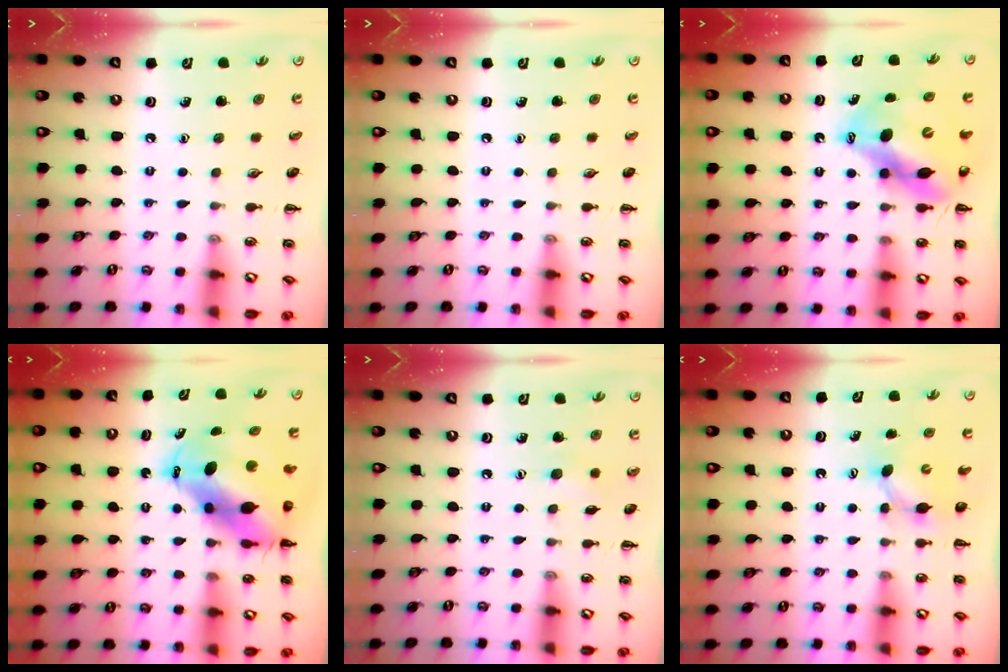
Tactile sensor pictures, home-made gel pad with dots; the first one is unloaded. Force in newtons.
{"total": 0.0}
{"total": 12.2, "press": 11.9, "slide": 2.9}
{"total": 10.5, "press": 10.1, "slide": 2.8}
{"total": 5.2, "press": 5.0, "slide": 1.4}
{"total": 4.8, "press": 4.7, "slide": 1.1}